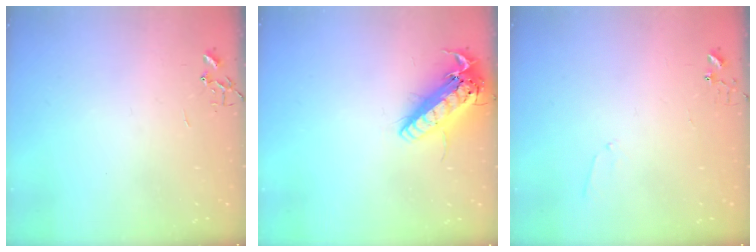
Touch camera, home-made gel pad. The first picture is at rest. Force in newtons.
{"total": 18.2, "press": 17.9, "slide": 3.4}
{"total": 4.8, "press": 4.7, "slide": 0.6}